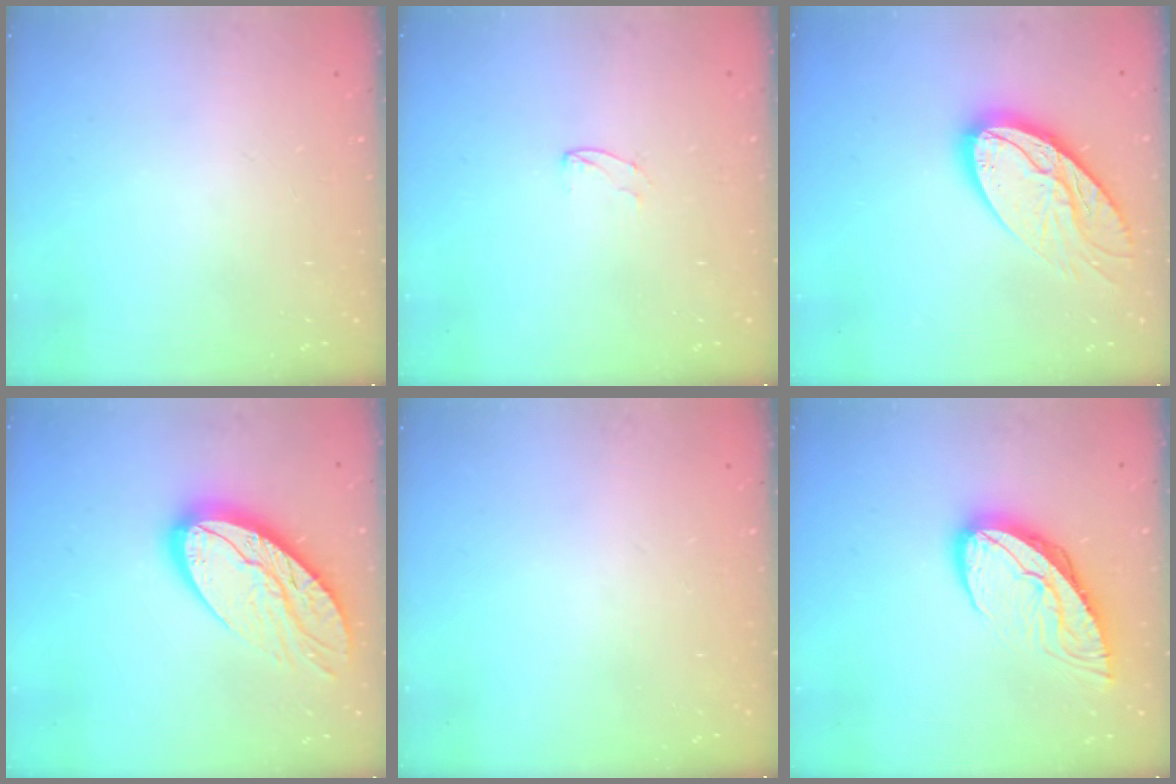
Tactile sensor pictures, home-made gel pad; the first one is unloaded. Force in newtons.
{"total": 3.7, "press": 3.7, "slide": 0.3}
{"total": 16.3, "press": 16.3, "slide": 1.3}
{"total": 17.9, "press": 17.9, "slide": 1.4}
{"total": 0.0}
{"total": 10.9, "press": 10.8, "slide": 1.2}